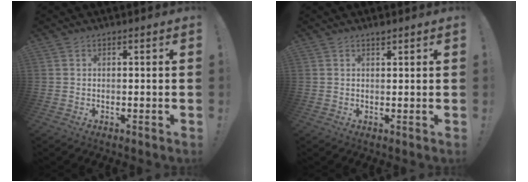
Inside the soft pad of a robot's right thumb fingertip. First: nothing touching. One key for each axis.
{"total": 1.3, "fx": 1.2, "fy": 0.2, "fz": 0.4, "tx": 0.000, "ty": -0.007, "tz": 0.021}